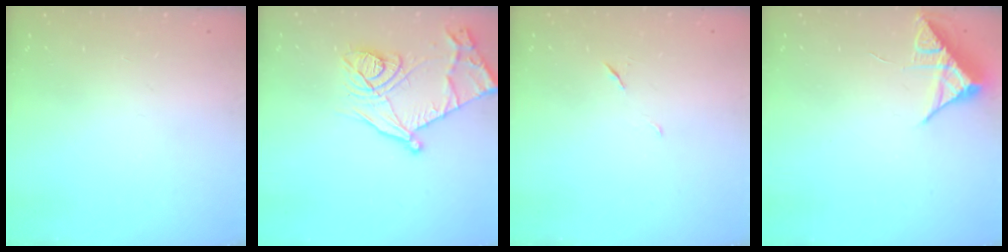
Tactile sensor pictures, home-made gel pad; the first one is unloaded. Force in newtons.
{"total": 17.1, "press": 17.1, "slide": 1.2}
{"total": 3.8, "press": 3.4, "slide": 1.7}
{"total": 7.7, "press": 7.7, "slide": 0.4}